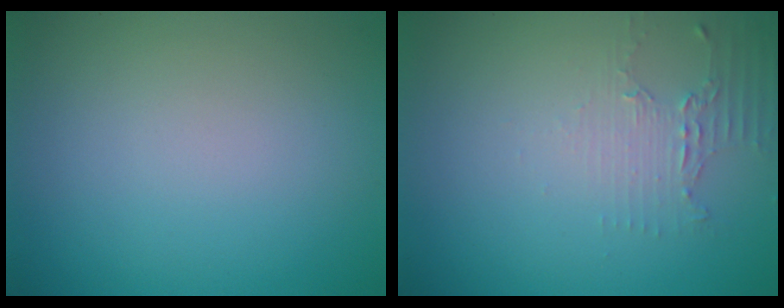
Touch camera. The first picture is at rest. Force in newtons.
{"total": 2.2, "press": 1.5, "slide": 1.5}